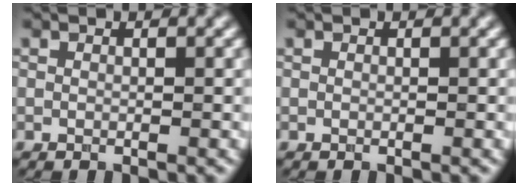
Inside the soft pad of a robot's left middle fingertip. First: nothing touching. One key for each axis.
{"total": 0.0}